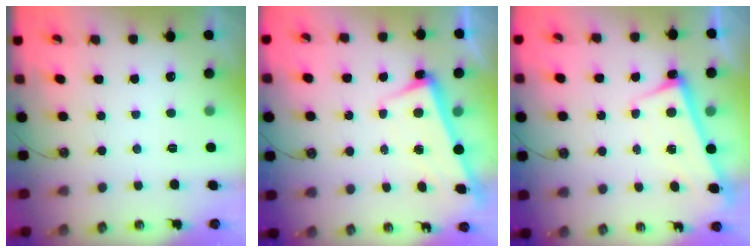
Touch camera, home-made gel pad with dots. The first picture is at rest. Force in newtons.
{"total": 2.6, "press": 2.4, "slide": 1.0}
{"total": 2.8, "press": 2.8, "slide": 0.5}